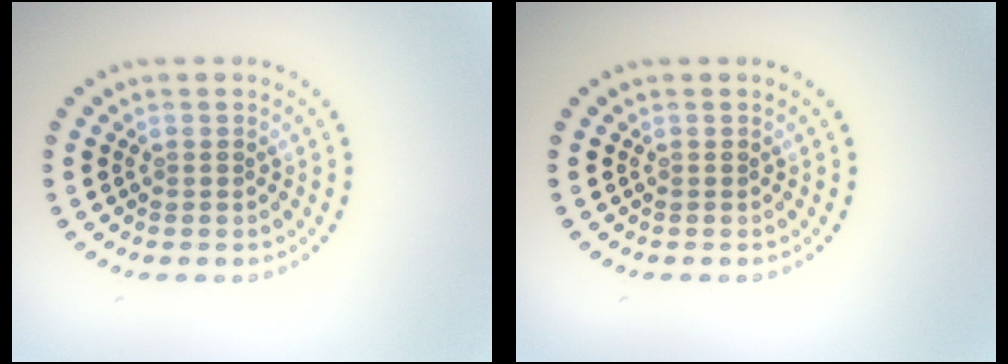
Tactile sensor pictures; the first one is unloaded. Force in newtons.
{"total": 0.0}